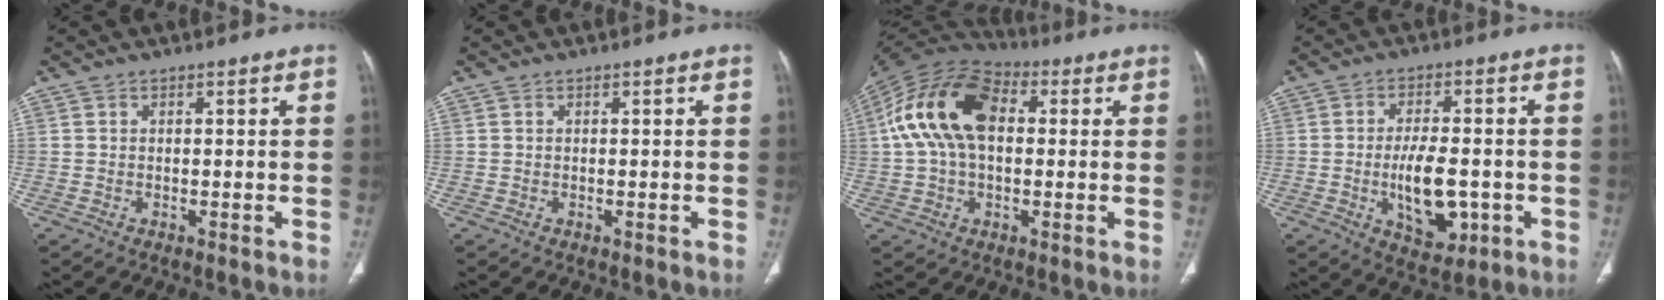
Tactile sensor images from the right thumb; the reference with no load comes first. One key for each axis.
{"total": 0.0}
{"total": 17.2, "fx": 2.5, "fy": 10.8, "fz": 13.2, "tx": -0.250, "ty": 0.037, "tz": 0.037}
{"total": 10.5, "fx": -2.3, "fy": 5.2, "fz": 8.8, "tx": -0.128, "ty": 0.005, "tz": -0.028}